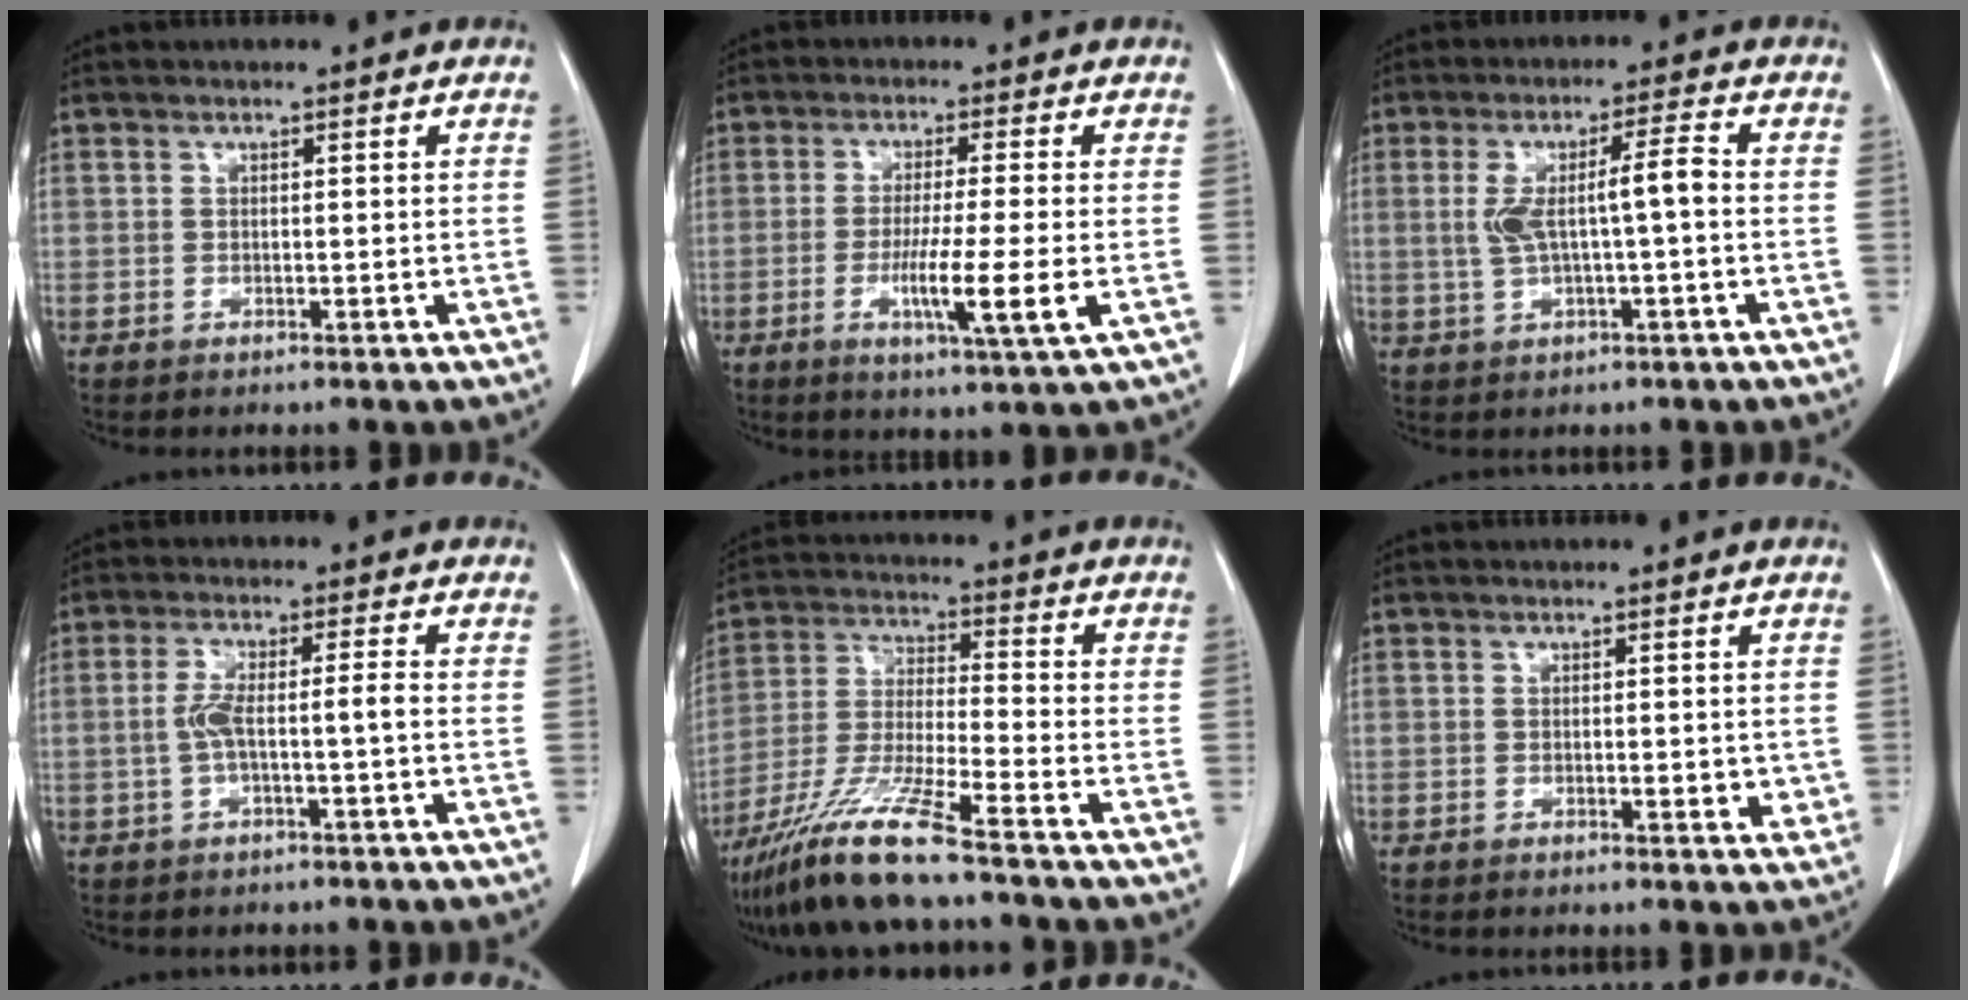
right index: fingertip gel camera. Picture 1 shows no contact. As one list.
[{"total": 8.7, "force": [-2.2, -0.6, 8.4], "torque": [-0.148, -0.024, -0.039]}, {"total": 6.9, "force": [0.1, 0.8, 6.9], "torque": [-0.133, 0.019, 0.005]}, {"total": 4.6, "force": [-0.9, 0.3, 4.5], "torque": [-0.094, 0.018, -0.011]}, {"total": 12.7, "force": [-9.4, -0.7, 8.5], "torque": [-0.176, -0.029, -0.180]}, {"total": 2.6, "force": [-0.2, 1.2, 2.3], "torque": [-0.026, -0.002, 0.001]}]